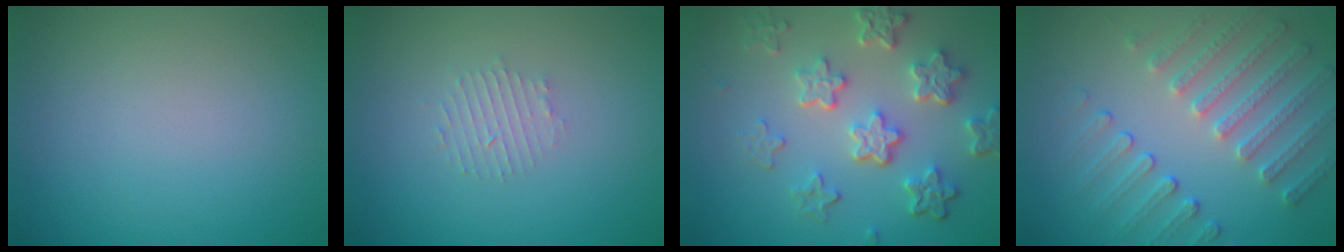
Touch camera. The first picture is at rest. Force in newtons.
{"total": 1.6, "press": 1.5, "slide": 0.3}
{"total": 5.8, "press": 4.4, "slide": 3.8}
{"total": 5.1, "press": 3.9, "slide": 3.4}